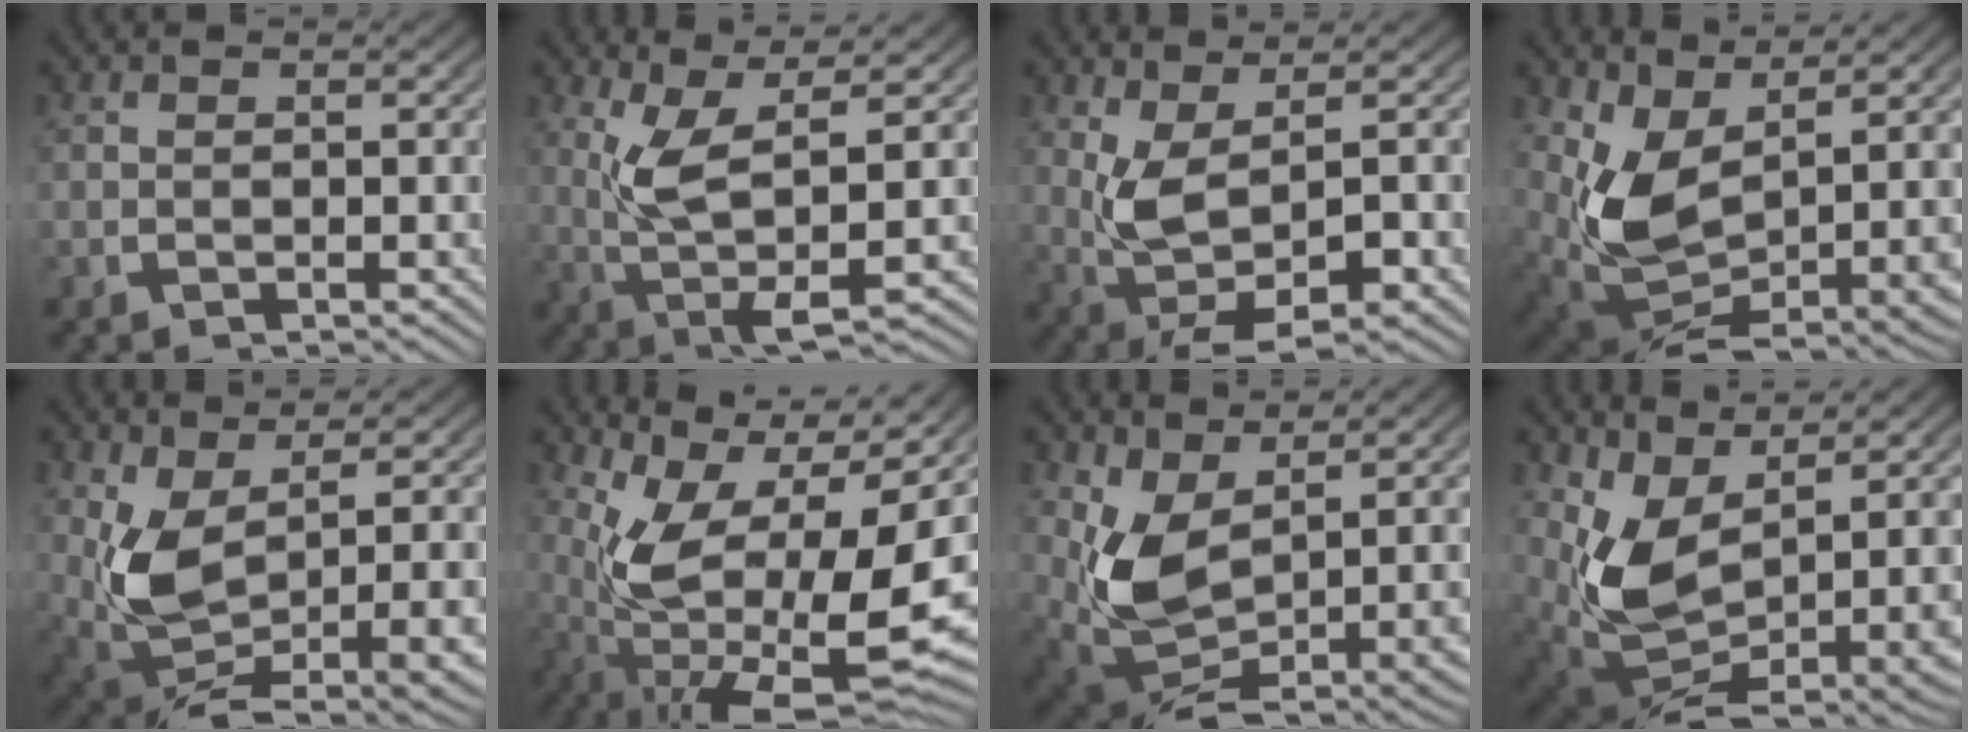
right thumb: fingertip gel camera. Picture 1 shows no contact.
{"total": 8.1, "force": [1.4, 3.7, 7.1], "torque": [-0.148, -0.025, 0.032]}
{"total": 7.3, "force": [0.0, 4.3, 6.0], "torque": [-0.149, -0.037, 0.022]}
{"total": 11.7, "force": [0.4, 6.9, 9.5], "torque": [-0.213, -0.066, 0.043]}
{"total": 10.1, "force": [-0.2, 5.6, 8.4], "torque": [-0.201, -0.060, 0.038]}
{"total": 18.4, "force": [-1.0, 10.8, 14.9], "torque": [-0.284, -0.076, 0.026]}
{"total": 9.5, "force": [0.7, 5.2, 7.9], "torque": [-0.172, -0.050, 0.042]}
{"total": 12.8, "force": [-0.4, 7.8, 10.1], "torque": [-0.233, -0.079, 0.034]}